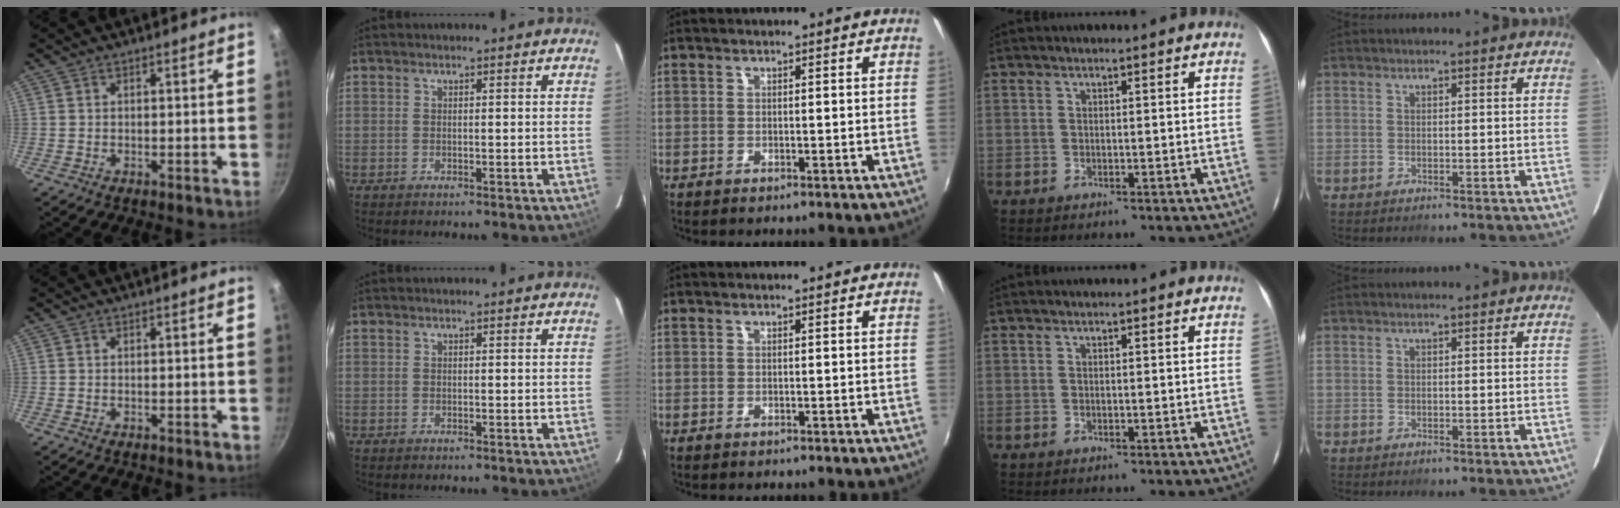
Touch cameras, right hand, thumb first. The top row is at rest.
{}